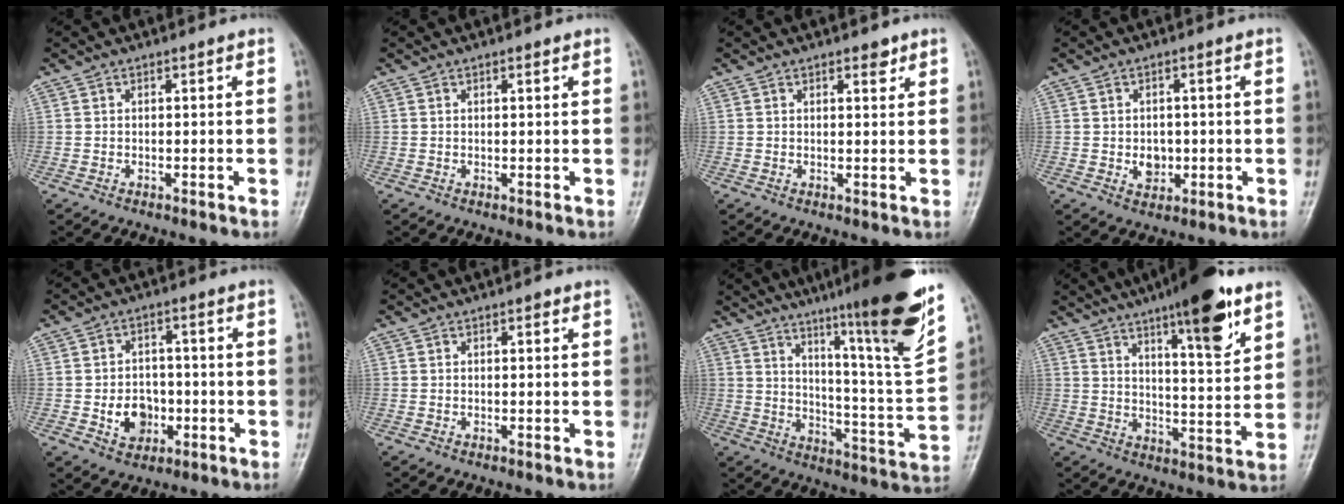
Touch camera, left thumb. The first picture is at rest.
{"total": 0.6, "force": [0.4, 0.2, 0.5], "torque": [-0.009, -0.001, 0.006]}
{"total": 2.0, "force": [1.4, 0.9, 1.2], "torque": [-0.007, -0.007, 0.019]}
{"total": 3.9, "force": [-0.5, 3.1, 2.3], "torque": [-0.018, 0.001, 0.000]}
{"total": 7.1, "force": [-1.7, 5.7, 3.9], "torque": [-0.031, 0.012, -0.023]}
{"total": 0.7, "force": [0.4, 0.3, 0.5], "torque": [-0.006, 0.000, 0.004]}
{"total": 23.3, "force": [15.1, 1.1, 17.7], "torque": [-0.235, -0.078, 0.226]}
{"total": 15.4, "force": [9.2, 3.4, 11.9], "torque": [-0.158, -0.046, 0.140]}